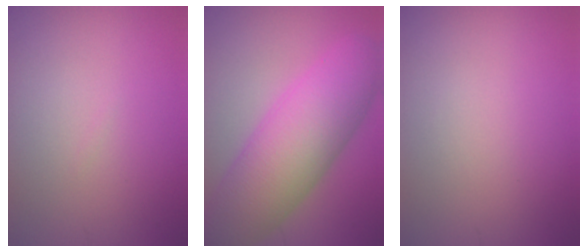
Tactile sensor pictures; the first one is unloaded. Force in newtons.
{"total": 10.0, "press": 10.0, "slide": 0.3}
{"total": 0.0}